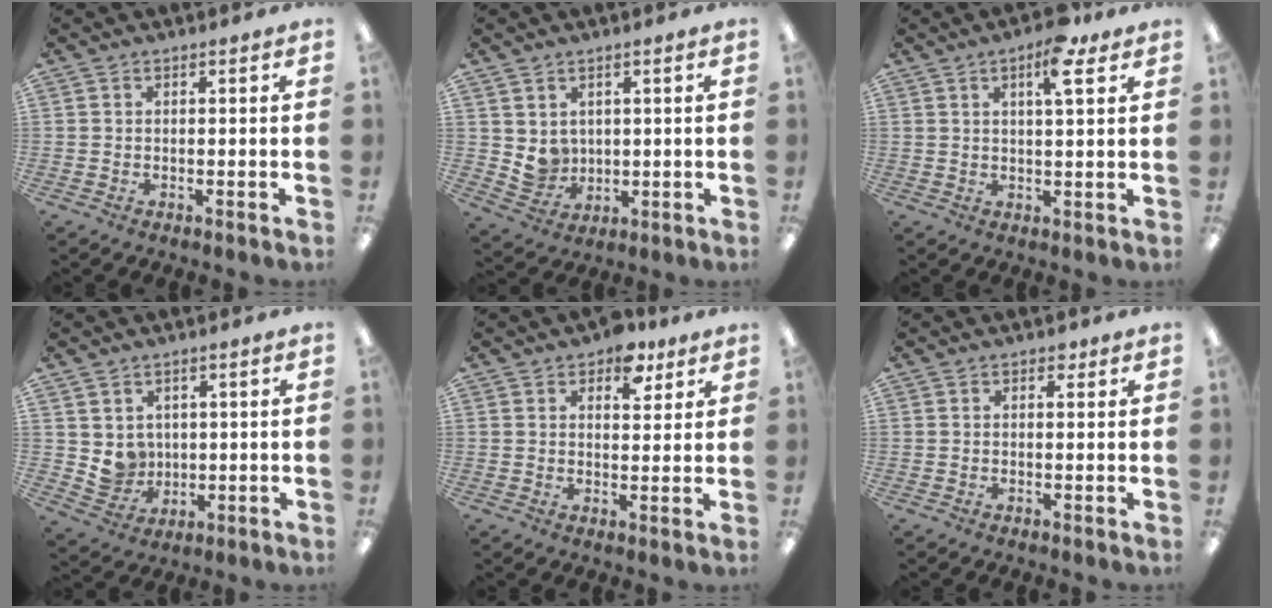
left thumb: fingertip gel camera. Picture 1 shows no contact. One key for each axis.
{"total": 5.4, "fx": 2.7, "fy": 4.6, "fz": 0.9, "tx": -0.018, "ty": -0.015, "tz": 0.057}
{"total": 8.3, "fx": 4.7, "fy": 2.5, "fz": 6.4, "tx": -0.097, "ty": -0.012, "tz": 0.073}
{"total": 6.0, "fx": 2.6, "fy": 5.3, "fz": 0.6, "tx": -0.018, "ty": -0.013, "tz": 0.057}
{"total": 6.8, "fx": 4.6, "fy": 3.8, "fz": 3.4, "tx": -0.031, "ty": -0.020, "tz": 0.075}
{"total": 1.7, "fx": 0.9, "fy": 1.1, "fz": 0.8, "tx": -0.001, "ty": -0.003, "tz": 0.013}